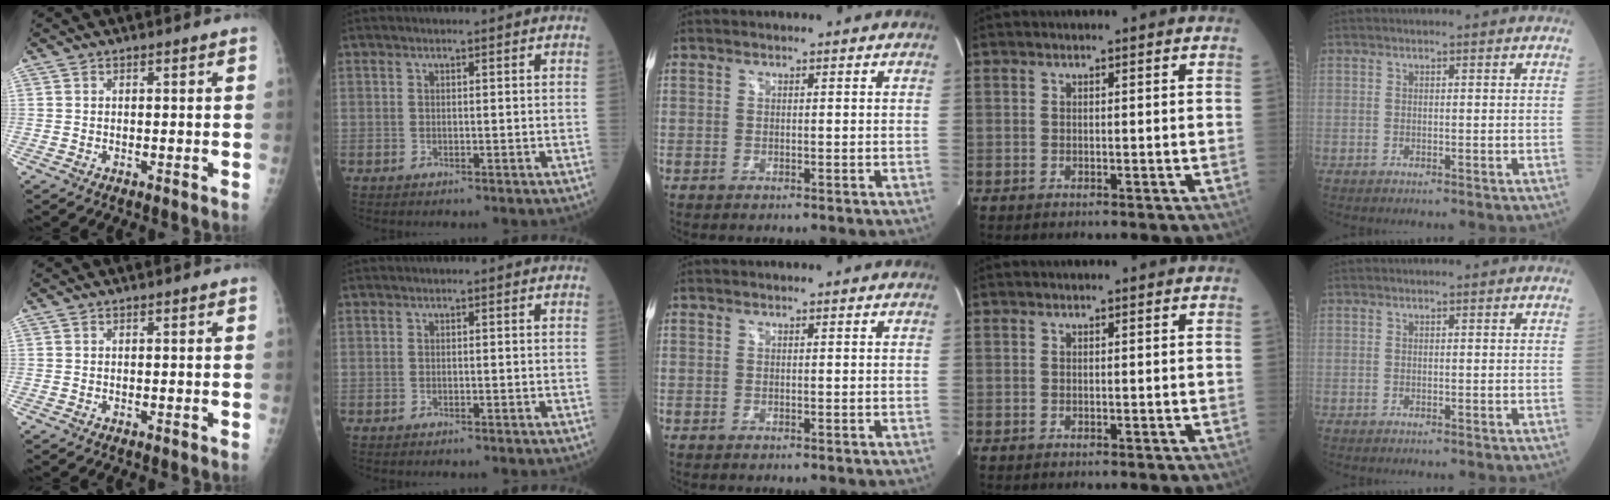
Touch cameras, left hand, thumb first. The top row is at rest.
{}